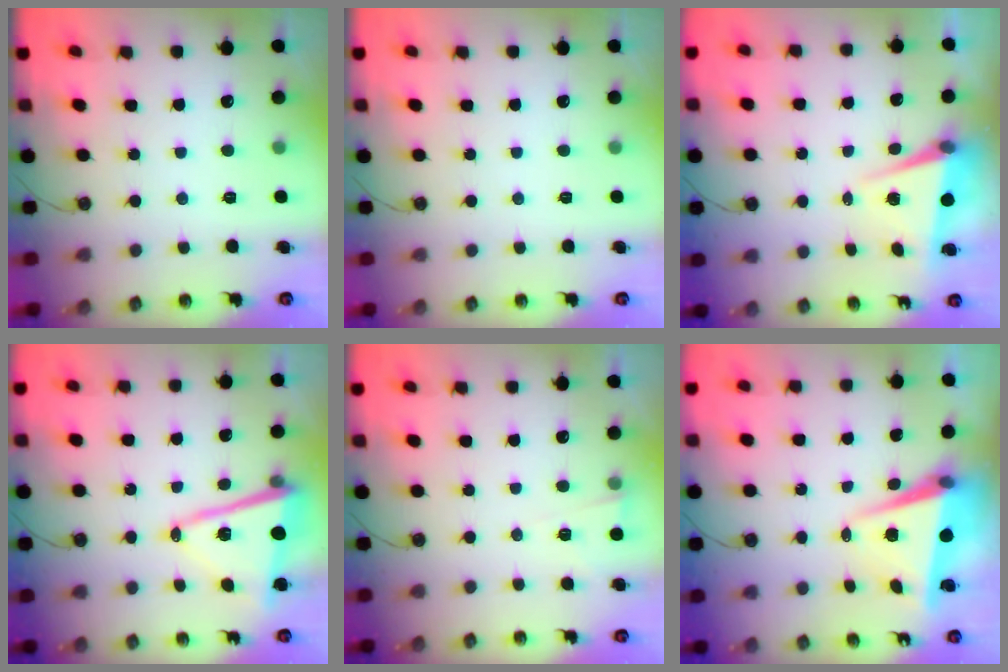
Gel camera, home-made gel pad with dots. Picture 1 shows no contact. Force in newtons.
{"total": 0.0}
{"total": 6.4, "press": 6.1, "slide": 2.0}
{"total": 12.4, "press": 12.2, "slide": 1.9}
{"total": 3.0, "press": 2.8, "slide": 1.1}
{"total": 7.3, "press": 7.2, "slide": 1.3}